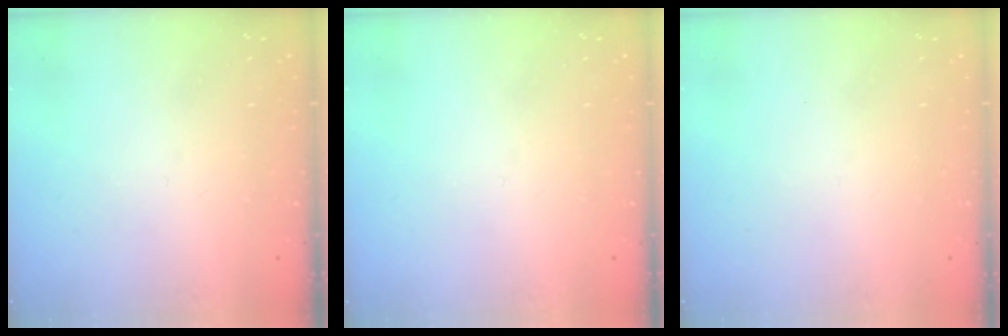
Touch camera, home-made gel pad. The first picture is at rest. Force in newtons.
{"total": 0.0}
{"total": 1.7, "press": 1.6, "slide": 0.1}